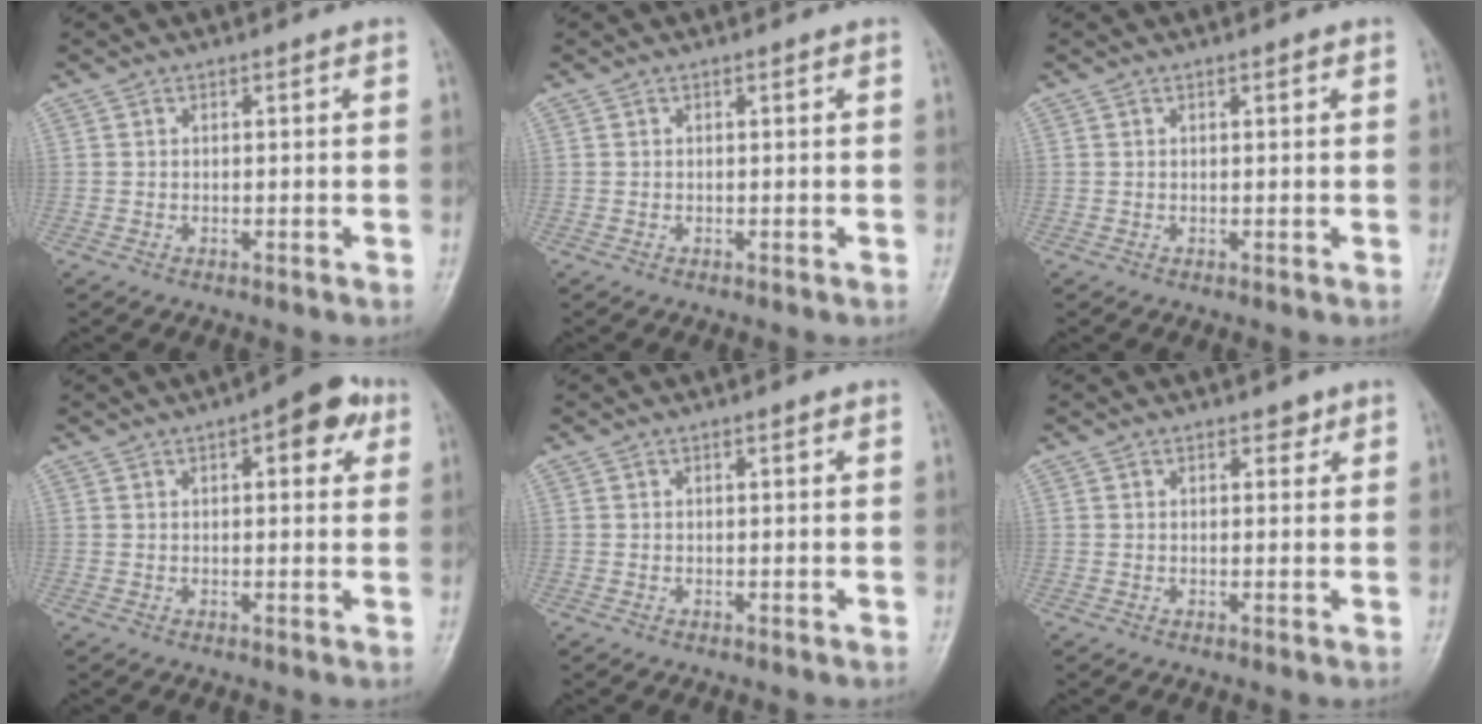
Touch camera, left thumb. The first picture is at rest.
{"total": 0.0}
{"total": 0.7, "force": [0.4, 0.2, 0.6], "torque": [-0.010, 0.000, 0.004]}
{"total": 7.4, "force": [3.1, 3.1, 6.0], "torque": [-0.051, 0.002, 0.029]}
{"total": 0.6, "force": [0.3, 0.1, 0.5], "torque": [-0.008, 0.000, 0.004]}
{"total": 1.7, "force": [1.1, 1.0, 0.8], "torque": [0.003, -0.004, 0.012]}